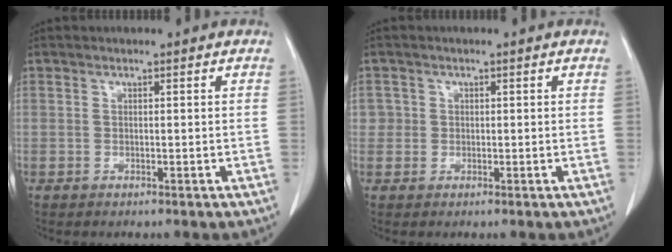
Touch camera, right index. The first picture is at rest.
{"total": 1.8, "force": [0.2, 1.8, 0.0], "torque": [0.016, 0.005, -0.001]}